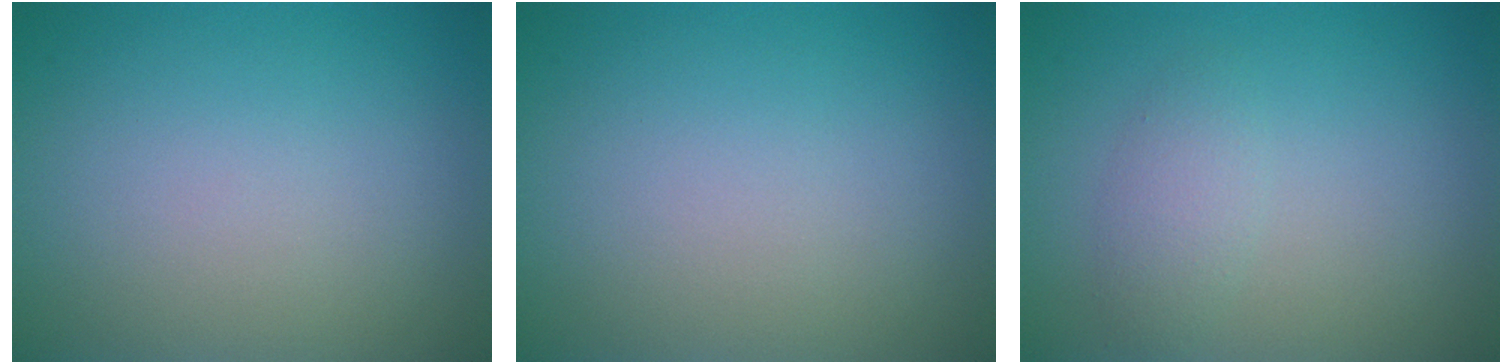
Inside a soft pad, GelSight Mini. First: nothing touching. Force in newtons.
{"total": 0.0}
{"total": 1.8, "press": 1.8, "slide": 0.1}